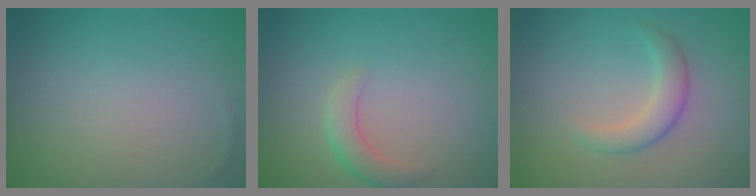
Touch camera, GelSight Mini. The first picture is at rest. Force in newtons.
{"total": 2.4, "press": 2.4, "slide": 0.2}
{"total": 2.5, "press": 2.5, "slide": 0.1}